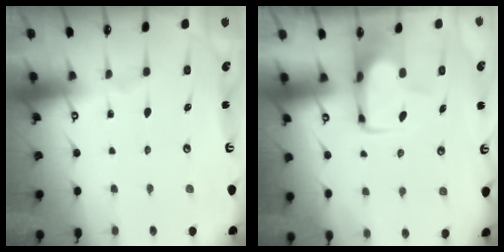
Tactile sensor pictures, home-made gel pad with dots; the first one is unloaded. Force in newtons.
{"total": 2.2, "press": 2.1, "slide": 0.7}